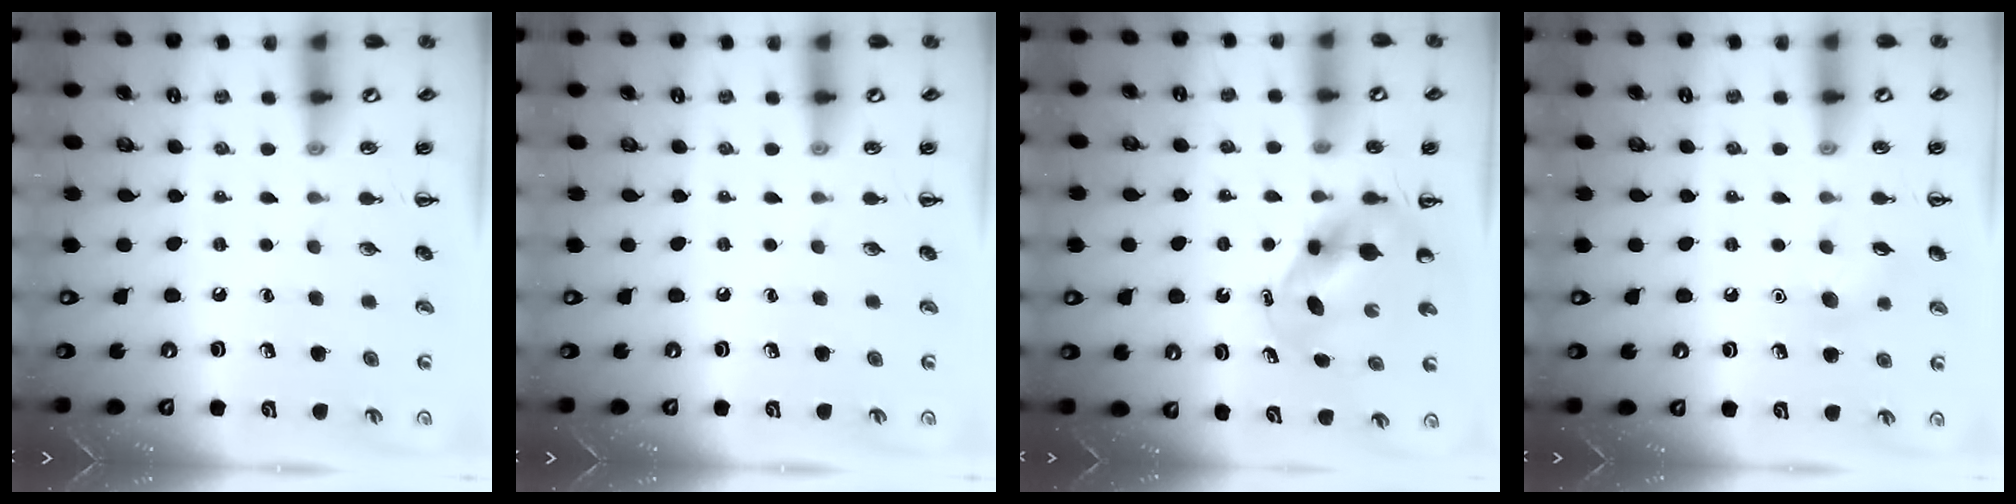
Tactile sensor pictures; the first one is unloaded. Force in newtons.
{"total": 0.0}
{"total": 5.4, "press": 5.4, "slide": 0.8}
{"total": 7.1, "press": 6.9, "slide": 1.7}